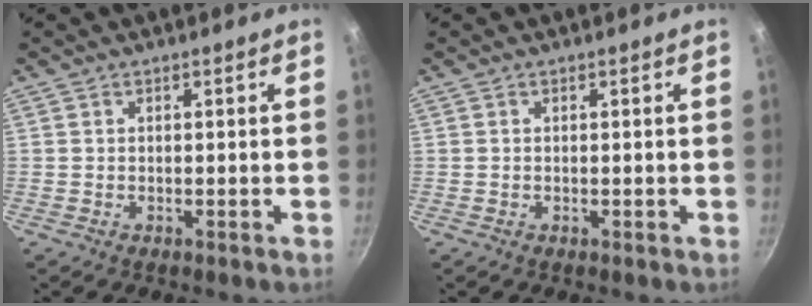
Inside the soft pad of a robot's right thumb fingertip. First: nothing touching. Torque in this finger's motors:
{"motor_torque": [0.23, 0.11, -0.12, -0.07, 0.01]}